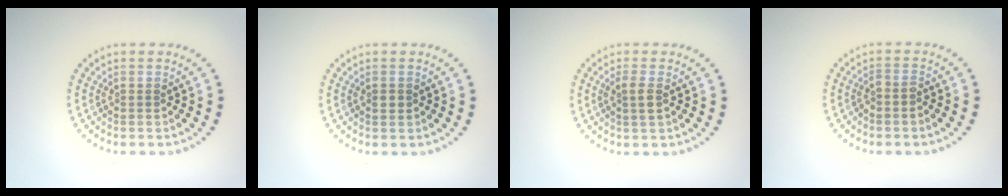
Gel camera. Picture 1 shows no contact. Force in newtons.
{"total": 0.9, "press": 0.9, "slide": 0.1}
{"total": 1.5, "press": 1.4, "slide": 0.4}
{"total": 0.8, "press": 0.6, "slide": 0.6}